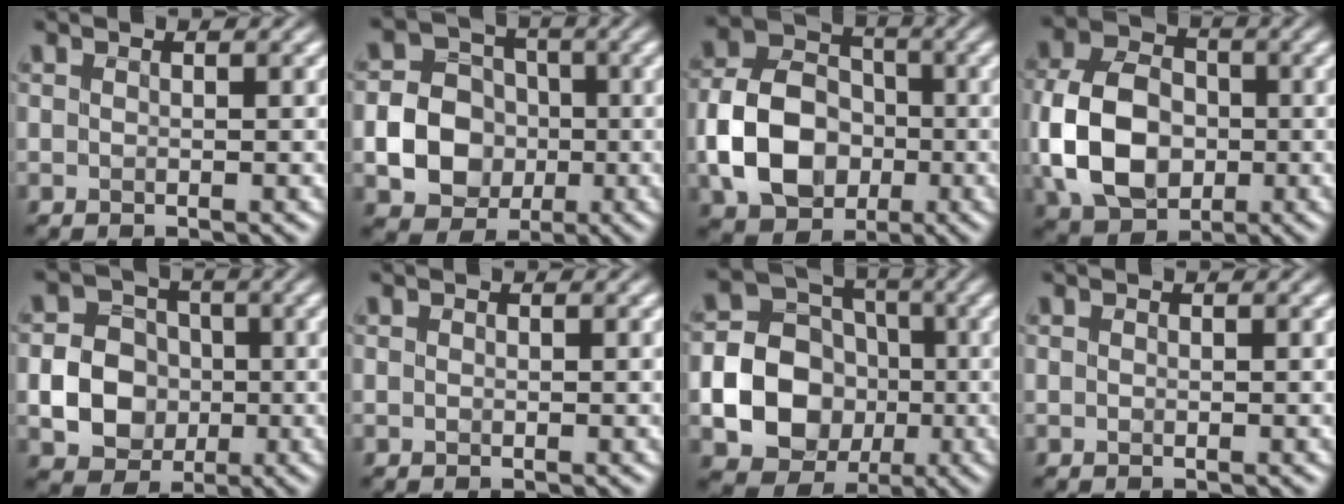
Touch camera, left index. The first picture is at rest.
{"total": 6.5, "force": [-1.2, 5.6, 3.1], "torque": [-0.044, 0.002, -0.042]}
{"total": 8.2, "force": [-1.9, 6.2, 4.9], "torque": [-0.091, 0.006, -0.042]}
{"total": 9.0, "force": [-1.3, 6.6, 6.0], "torque": [-0.131, 0.005, -0.034]}
{"total": 5.4, "force": [-0.9, 4.6, 2.6], "torque": [-0.040, 0.005, -0.026]}
{"total": 0.0}
{"total": 14.0, "force": [-2.9, 12.7, 5.1], "torque": [-0.106, -0.023, -0.066]}
{"total": 0.0}